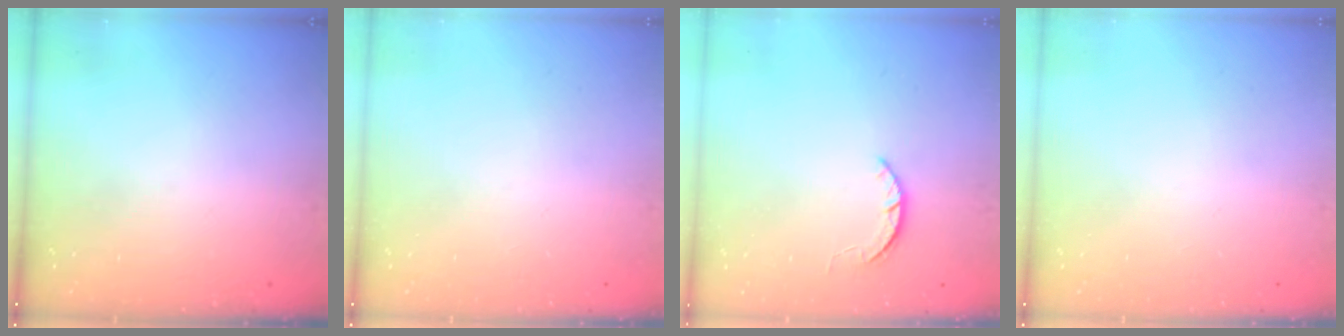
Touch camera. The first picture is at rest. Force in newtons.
{"total": 0.0}
{"total": 1.6, "press": 1.6, "slide": 0.3}
{"total": 0.0}